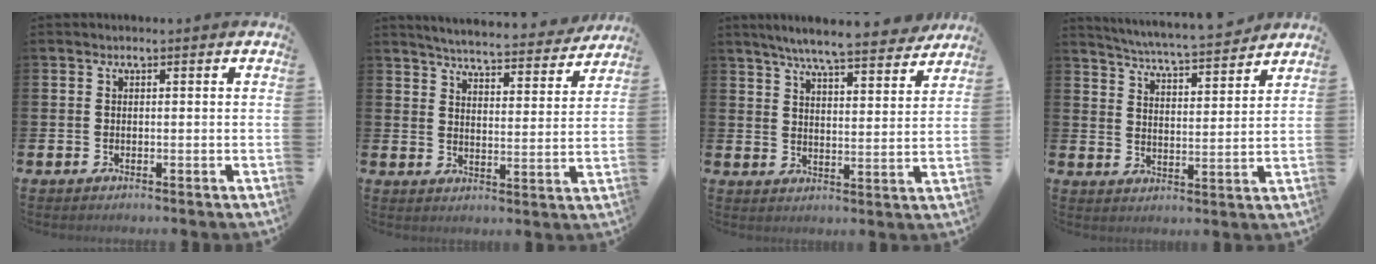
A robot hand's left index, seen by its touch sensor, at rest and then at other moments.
{"total": 5.2, "force": [5.1, 0.2, 1.1], "torque": [-0.038, -0.039, 0.085]}
{"total": 7.4, "force": [7.0, 0.3, 2.4], "torque": [-0.058, -0.044, 0.121]}
{"total": 5.8, "force": [5.7, -0.2, 1.1], "torque": [-0.048, -0.043, 0.100]}